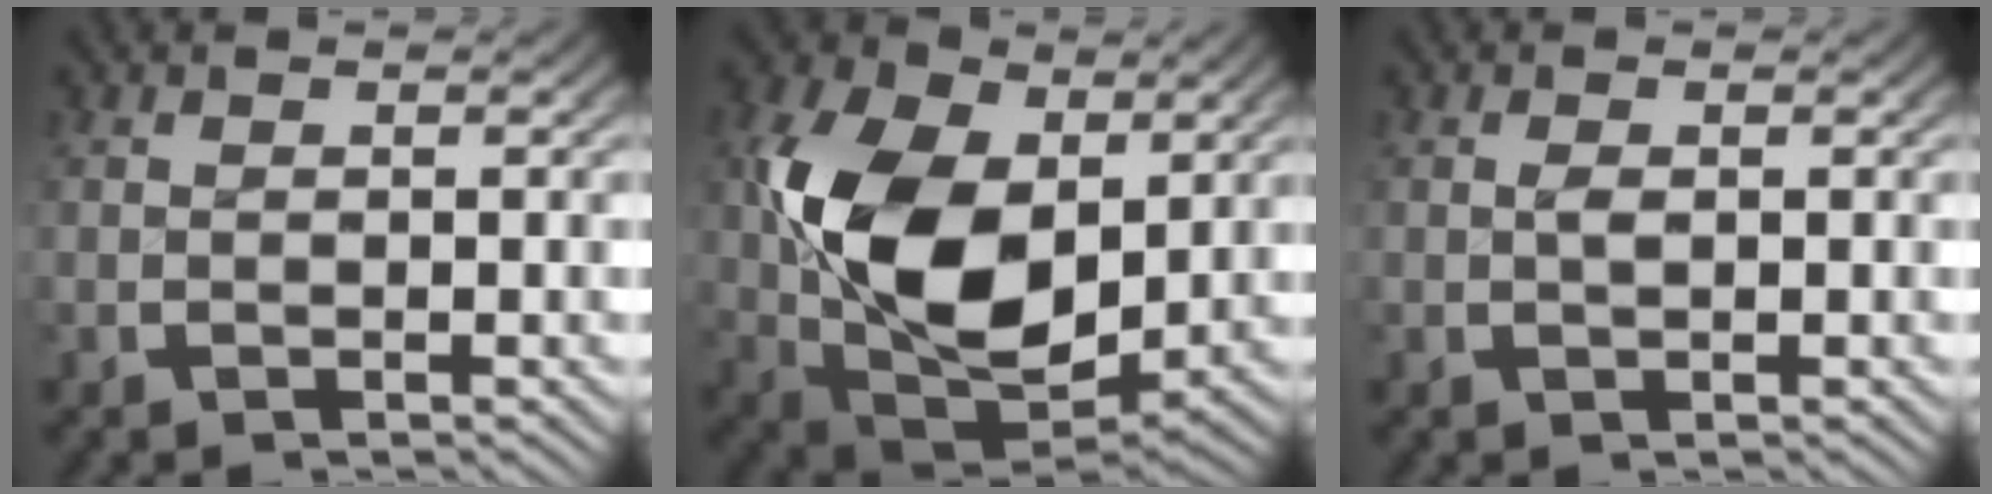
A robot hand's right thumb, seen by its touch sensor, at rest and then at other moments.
{"total": 13.8, "force": [0.5, 9.3, 10.1], "torque": [-0.236, -0.070, 0.030]}
{"total": 0.6, "force": [0.1, 0.3, 0.4], "torque": [-0.013, -0.005, 0.004]}